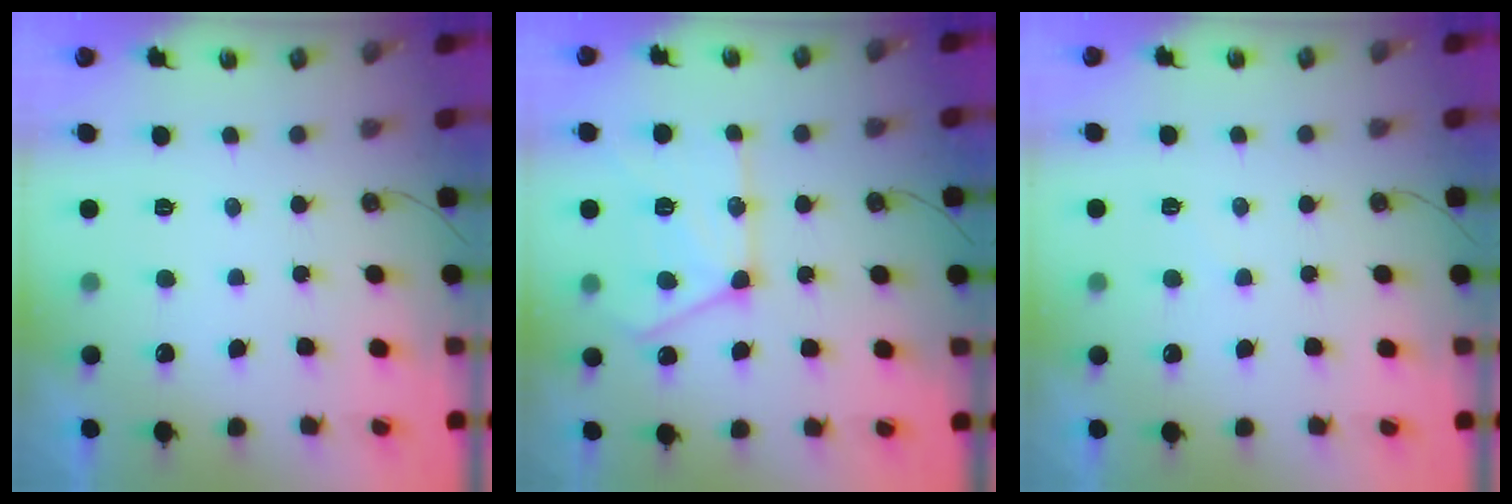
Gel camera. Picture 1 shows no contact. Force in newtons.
{"total": 15.8, "press": 15.7, "slide": 1.5}
{"total": 4.7, "press": 4.7, "slide": 0.5}